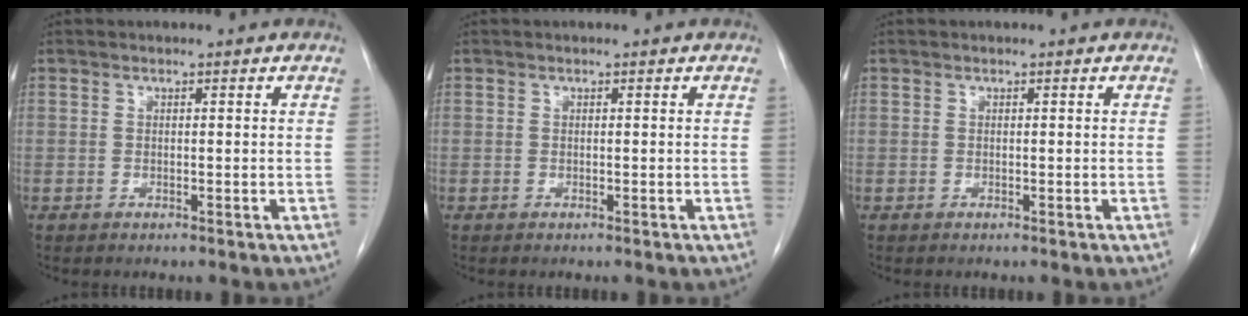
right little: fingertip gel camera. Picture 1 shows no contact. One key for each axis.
{"total": 0.0}
{"total": 0.0}